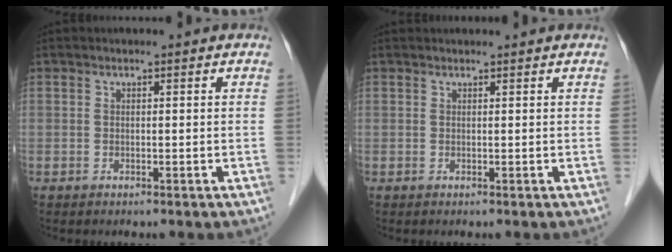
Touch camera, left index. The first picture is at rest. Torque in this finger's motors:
{"motor_torque": [-0.57, -0.49, 0.02, -0.01]}